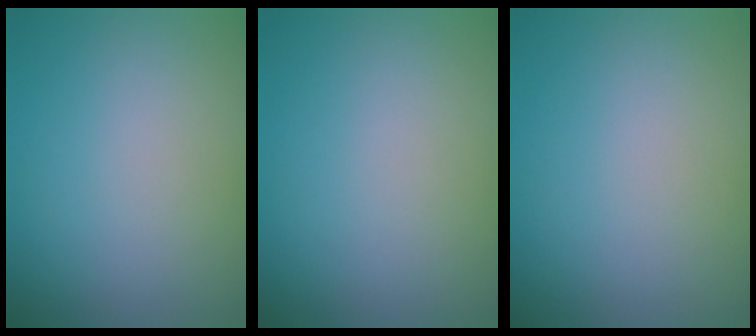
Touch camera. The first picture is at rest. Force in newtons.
{"total": 0.0}
{"total": 0.0}